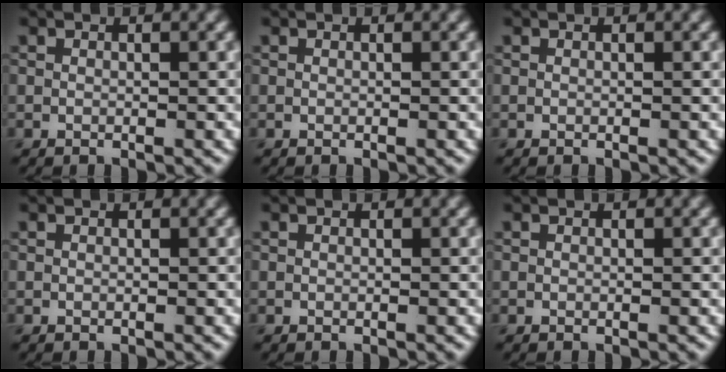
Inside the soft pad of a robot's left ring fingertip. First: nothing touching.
{"total": 0.0}
{"total": 0.0}
{"total": 0.0}
{"total": 0.0}
{"total": 0.0}